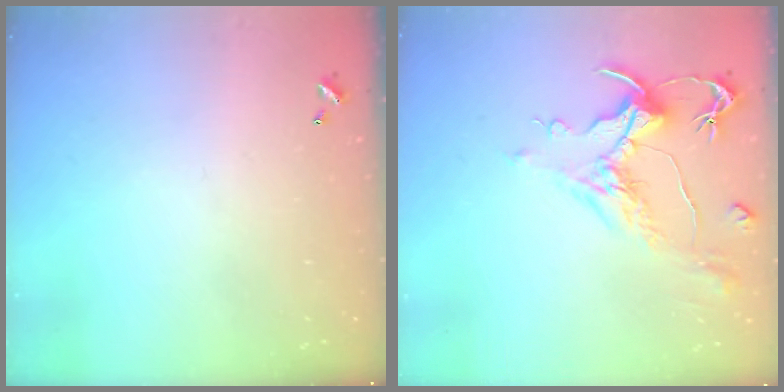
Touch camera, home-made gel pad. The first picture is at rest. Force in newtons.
{"total": 1.6, "press": 0.6, "slide": 1.4}